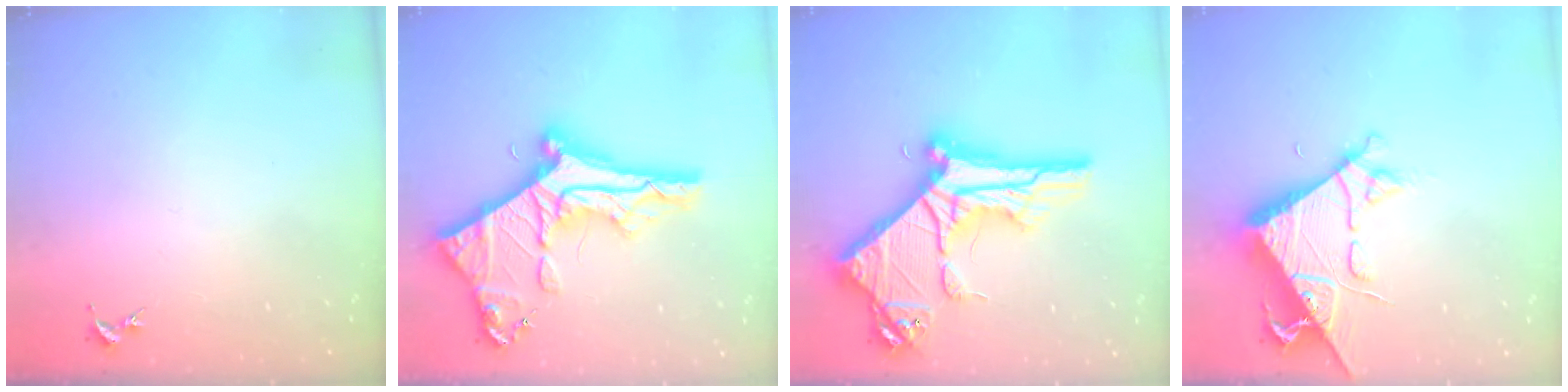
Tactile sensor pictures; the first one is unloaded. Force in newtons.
{"total": 11.4, "press": 11.4, "slide": 1.1}
{"total": 14.0, "press": 13.9, "slide": 1.4}
{"total": 8.5, "press": 8.4, "slide": 0.9}